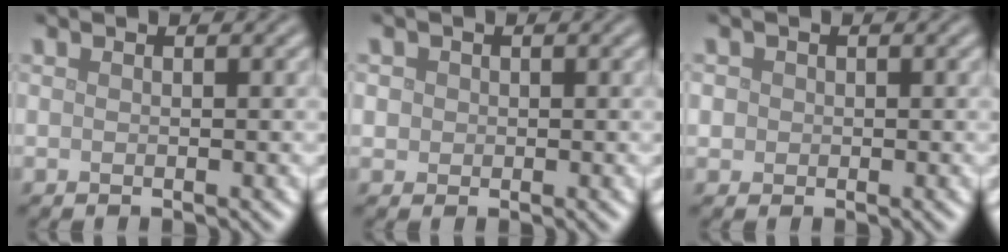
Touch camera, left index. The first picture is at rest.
{"total": 1.3, "force": [0.4, 1.2, 0.4], "torque": [-0.003, 0.004, 0.004]}
{"total": 1.3, "force": [0.3, 1.2, 0.4], "torque": [-0.004, 0.003, 0.002]}